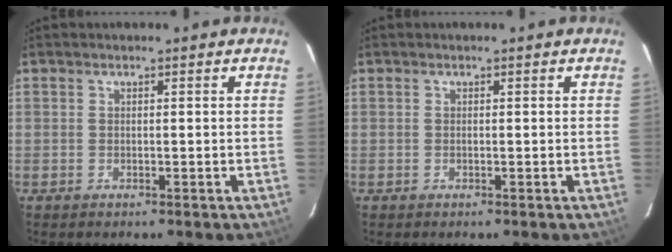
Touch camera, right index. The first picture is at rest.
{"total": 0.0}